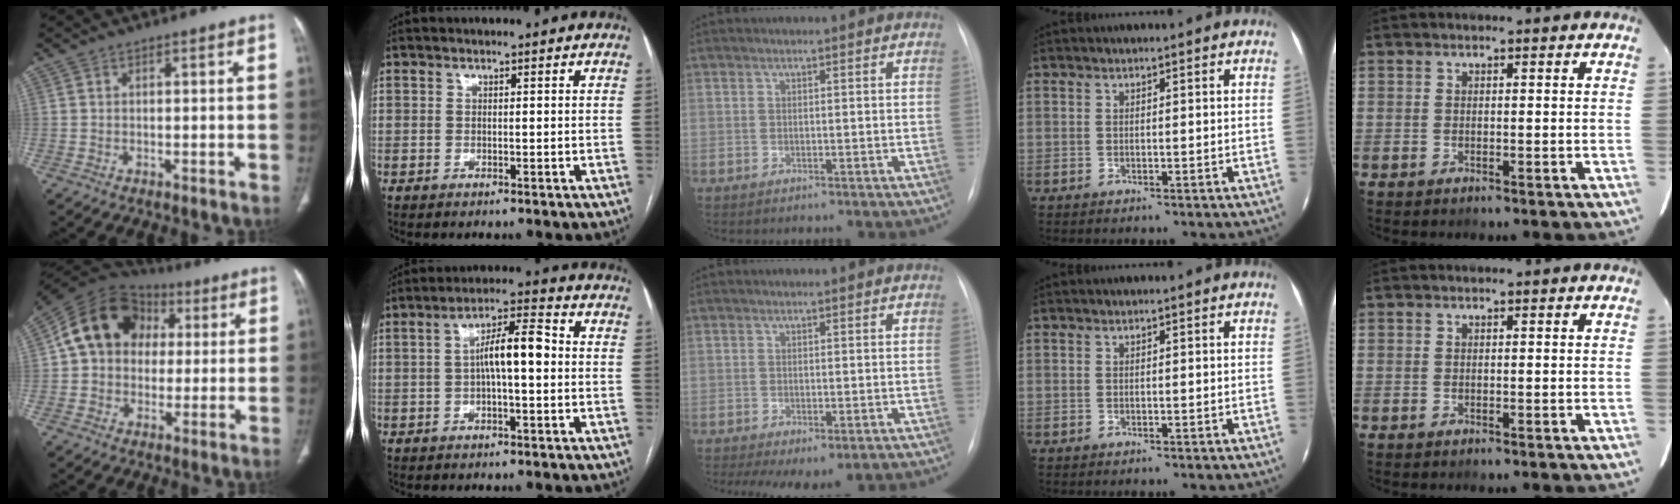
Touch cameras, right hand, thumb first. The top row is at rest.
{"thumb": {"total": 15.6, "force": [2.8, 12.9, 8.5], "torque": [-0.127, 0.029, 0.039]}, "index": {"total": 7.6, "force": [0.0, 1.6, 7.5], "torque": [-0.135, 0.025, -0.003]}, "middle": {"total": 5.8, "force": [-3.5, 2.5, 3.9], "torque": [-0.053, -0.009, -0.049]}}